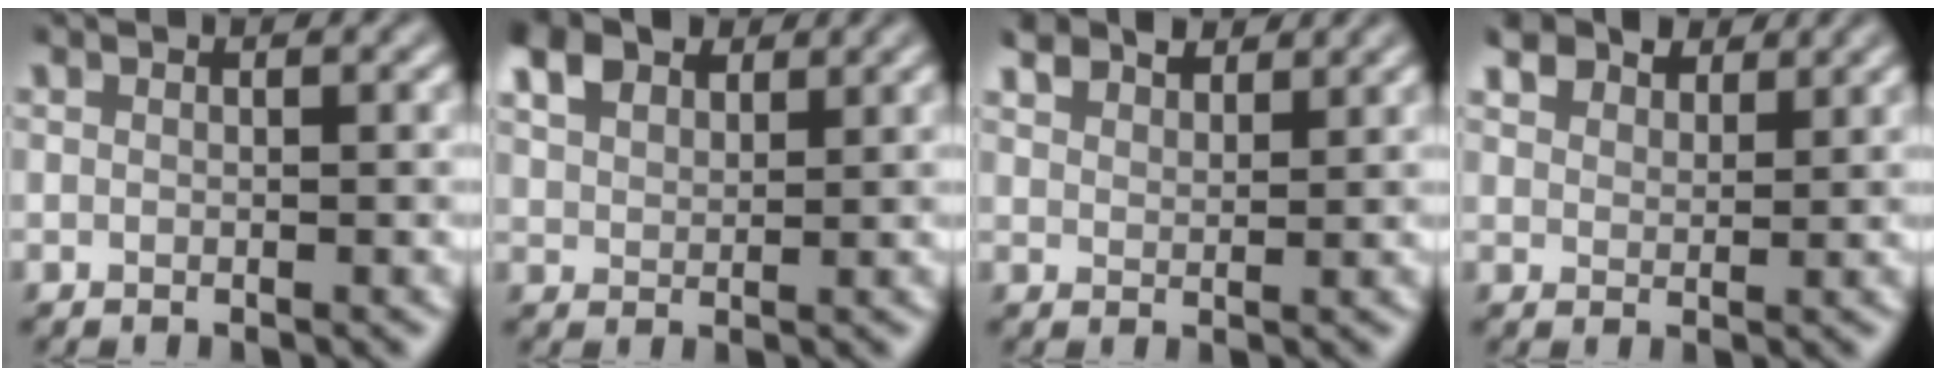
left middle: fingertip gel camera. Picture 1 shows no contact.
{"total": 4.0, "force": [2.6, 2.3, 1.9], "torque": [-0.047, 0.011, 0.051]}
{"total": 3.4, "force": [2.9, 1.4, 1.2], "torque": [-0.030, 0.010, 0.051]}
{"total": 4.7, "force": [3.9, 2.1, 1.6], "torque": [-0.039, 0.003, 0.069]}